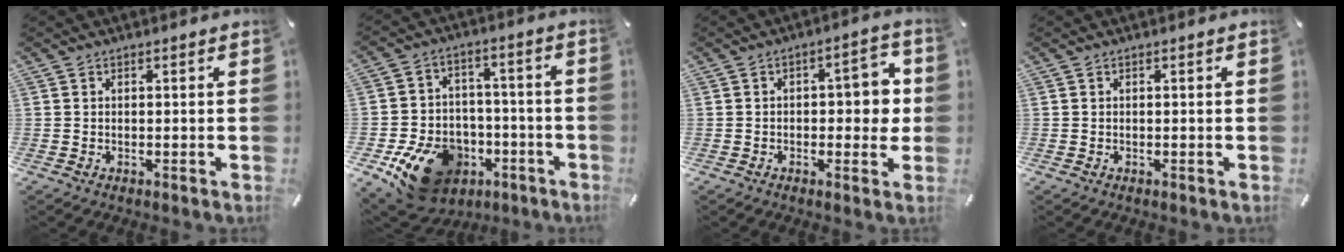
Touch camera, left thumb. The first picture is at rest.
{"total": 16.2, "force": [-8.0, 11.7, 7.9], "torque": [-0.125, 0.050, -0.123]}
{"total": 7.3, "force": [-0.1, 4.0, 6.2], "torque": [-0.064, 0.001, -0.012]}
{"total": 0.0}